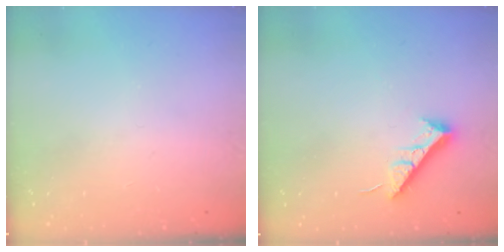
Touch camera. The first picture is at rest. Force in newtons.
{"total": 7.3, "press": 7.3, "slide": 0.6}